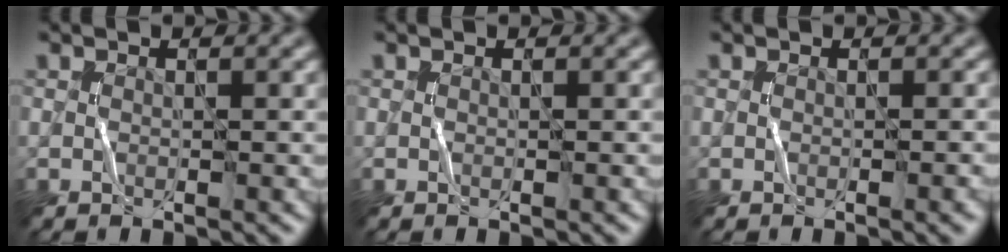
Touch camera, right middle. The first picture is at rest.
{"total": 0.0}
{"total": 1.8, "force": [-0.4, 0.8, 1.6], "torque": [0.000, 0.007, -0.003]}